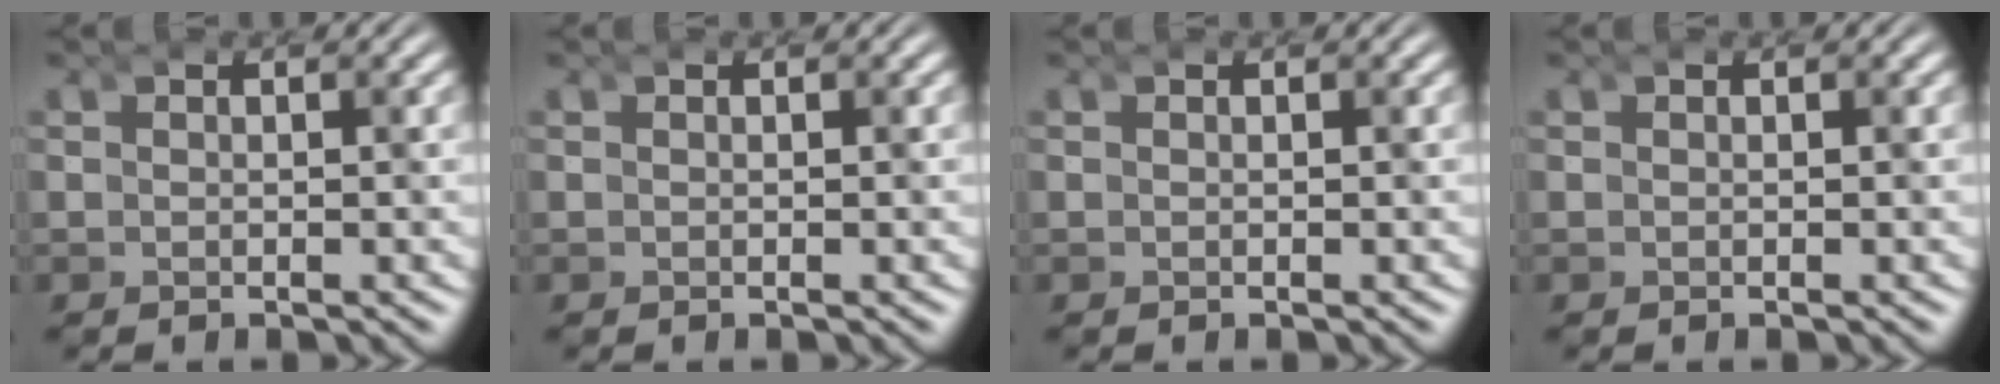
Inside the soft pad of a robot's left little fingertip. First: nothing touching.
{"total": 0.0}
{"total": 0.0}
{"total": 0.0}